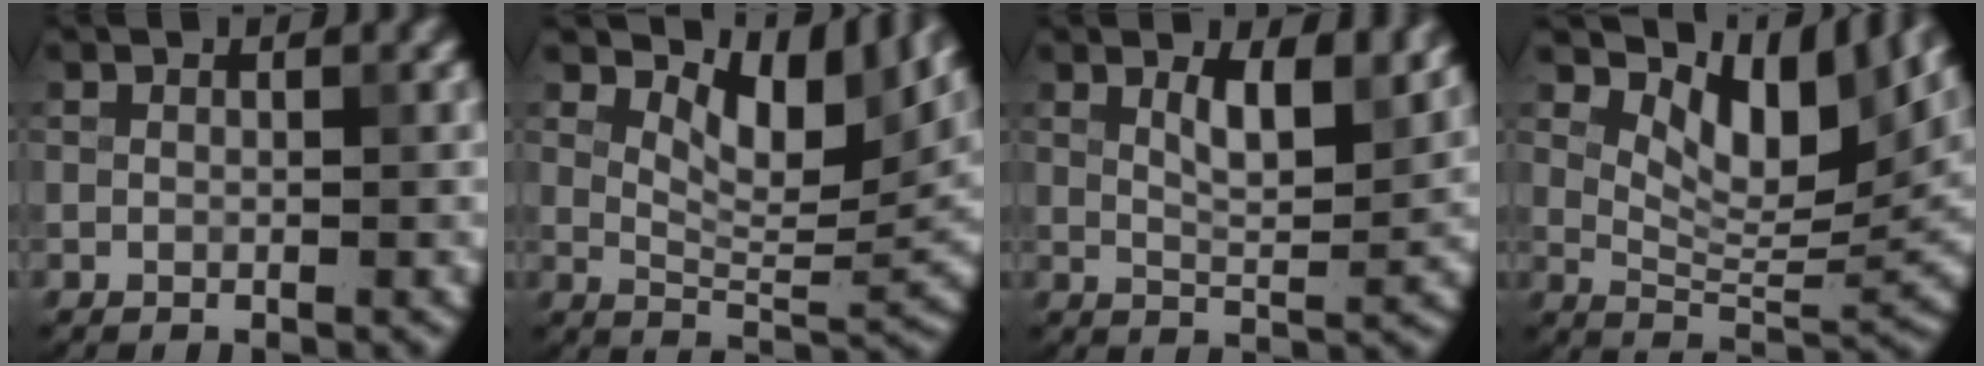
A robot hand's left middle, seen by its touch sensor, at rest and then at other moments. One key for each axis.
{"total": 7.2, "fx": 4.1, "fy": 3.1, "fz": 5.1, "tx": -0.074, "ty": -0.005, "tz": 0.064}
{"total": 4.3, "fx": 2.2, "fy": 1.3, "fz": 3.4, "tx": -0.059, "ty": -0.005, "tz": 0.038}
{"total": 8.0, "fx": 4.7, "fy": 3.3, "fz": 5.6, "tx": -0.083, "ty": -0.004, "tz": 0.078}